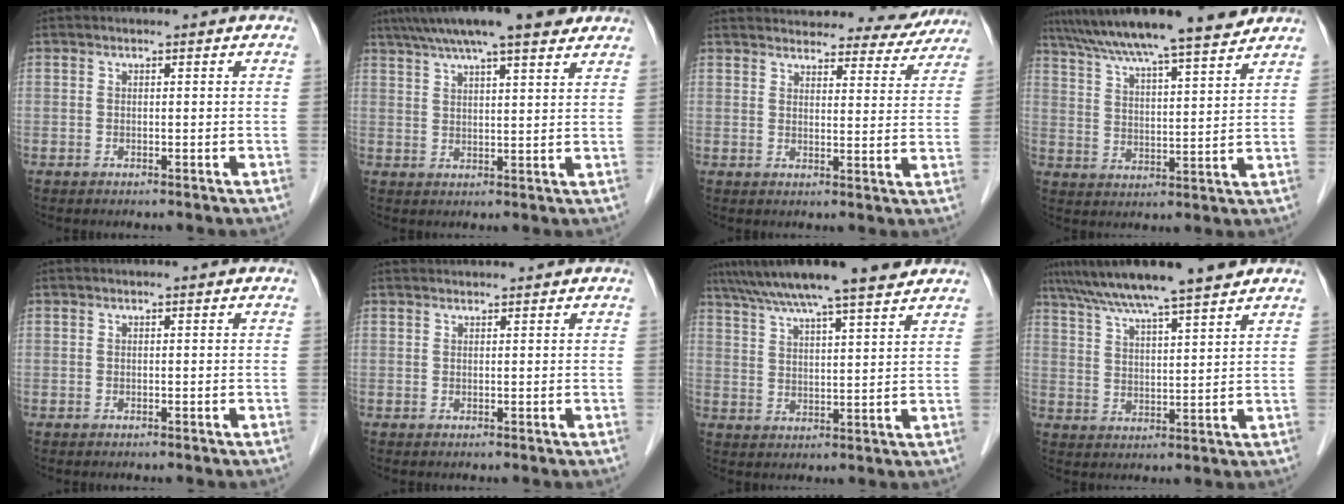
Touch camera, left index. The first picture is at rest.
{"total": 15.0, "force": [11.8, 1.9, 9.1], "torque": [-0.151, 0.039, 0.172]}
{"total": 20.8, "force": [19.7, 5.2, 4.4], "torque": [-0.060, -0.011, 0.234]}
{"total": 16.1, "force": [14.0, 0.4, 8.0], "torque": [-0.132, 0.021, 0.214]}
{"total": 0.0}
{"total": 3.0, "force": [2.9, 0.3, 0.5], "torque": [-0.007, 0.032, 0.045]}
{"total": 14.8, "force": [12.4, 0.6, 8.0], "torque": [-0.135, 0.029, 0.186]}
{"total": 12.9, "force": [10.8, 0.0, 7.1], "torque": [-0.123, 0.025, 0.170]}